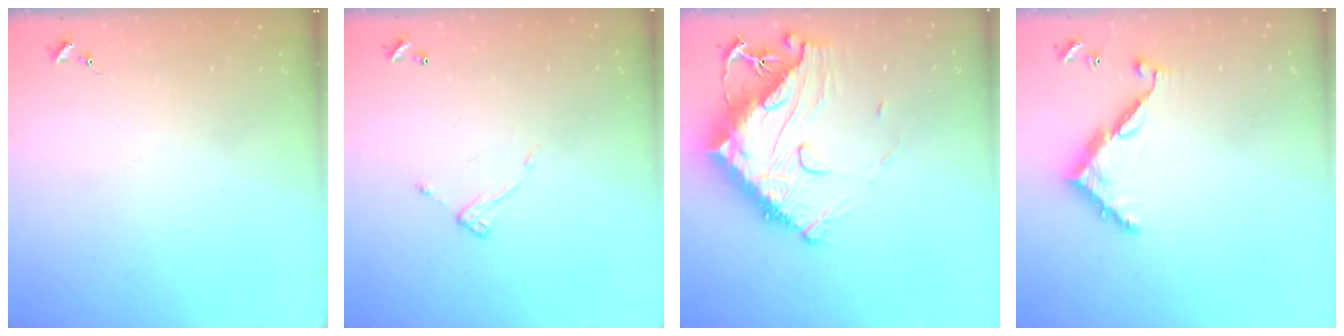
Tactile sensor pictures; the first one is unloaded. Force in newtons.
{"total": 7.5, "press": 7.4, "slide": 0.4}
{"total": 20.5, "press": 20.4, "slide": 1.8}
{"total": 8.9, "press": 8.9, "slide": 0.6}